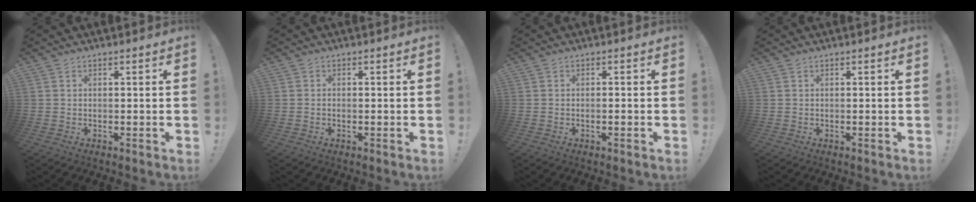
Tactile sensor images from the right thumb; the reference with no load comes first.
{"total": 0.6, "force": [-0.3, 0.4, 0.3], "torque": [-0.013, 0.005, -0.003]}
{"total": 1.3, "force": [-0.9, -0.1, 0.9], "torque": [-0.022, 0.004, -0.014]}
{"total": 0.0}